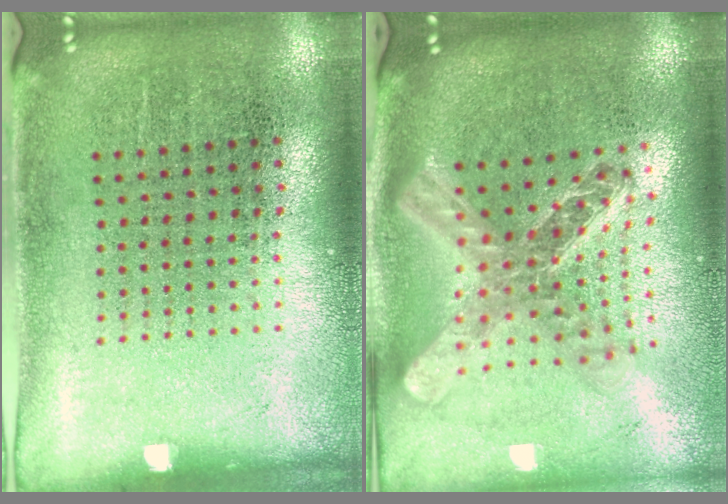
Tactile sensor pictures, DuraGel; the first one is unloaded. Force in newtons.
{"total": 2.4, "press": 1.9, "slide": 1.4}